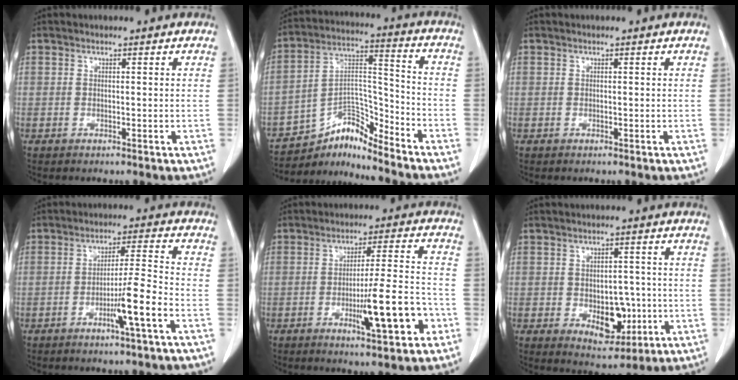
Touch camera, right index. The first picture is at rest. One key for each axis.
{"total": 8.1, "fx": -8.0, "fy": 0.7, "fz": 0.7, "tx": -0.018, "ty": 0.054, "tz": -0.144}
{"total": 0.0}
{"total": 7.3, "fx": -3.2, "fy": -0.7, "fz": 6.5, "tx": -0.113, "ty": 0.000, "tz": -0.056}
{"total": 10.8, "fx": -4.0, "fy": 1.1, "fz": 9.9, "tx": -0.156, "ty": 0.000, "tz": -0.060}
{"total": 7.2, "fx": -1.7, "fy": 4.3, "fz": 5.6, "tx": -0.072, "ty": 0.001, "tz": -0.013}